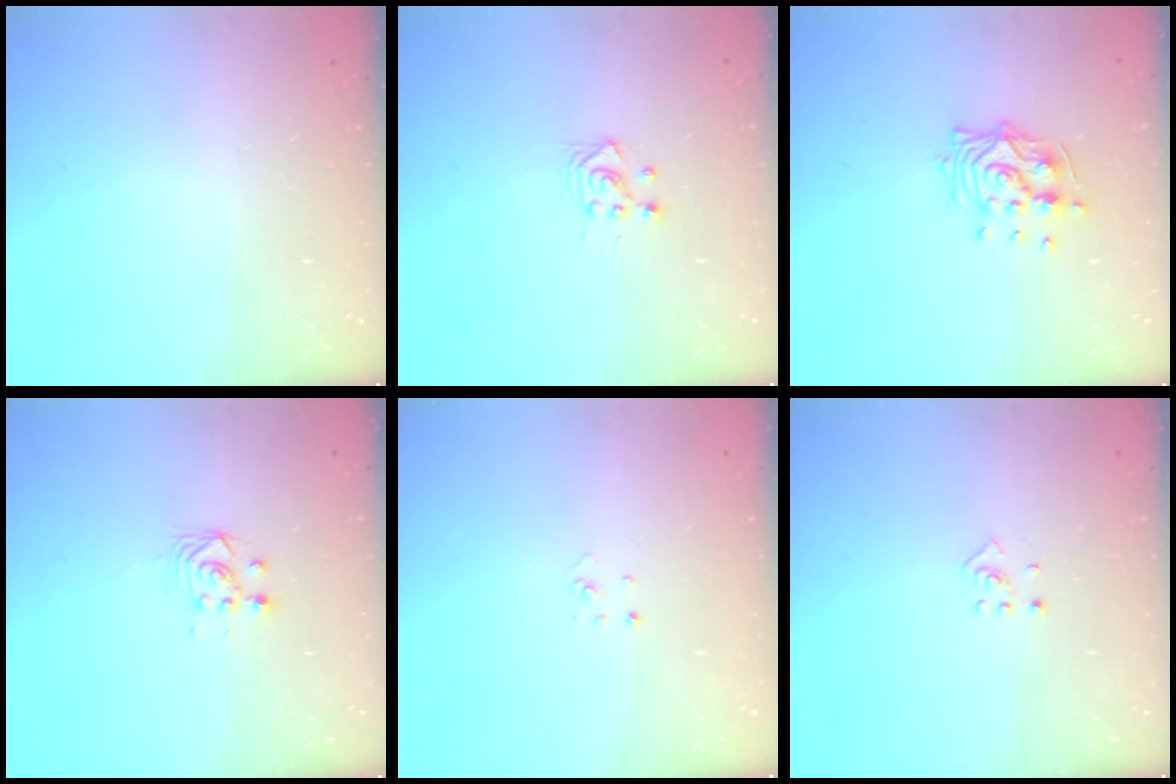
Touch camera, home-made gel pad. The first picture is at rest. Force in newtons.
{"total": 3.0, "press": 2.9, "slide": 0.8}
{"total": 11.7, "press": 11.7, "slide": 0.6}
{"total": 3.3, "press": 3.1, "slide": 1.0}
{"total": 1.9, "press": 1.9, "slide": 0.2}
{"total": 2.0, "press": 1.9, "slide": 0.8}